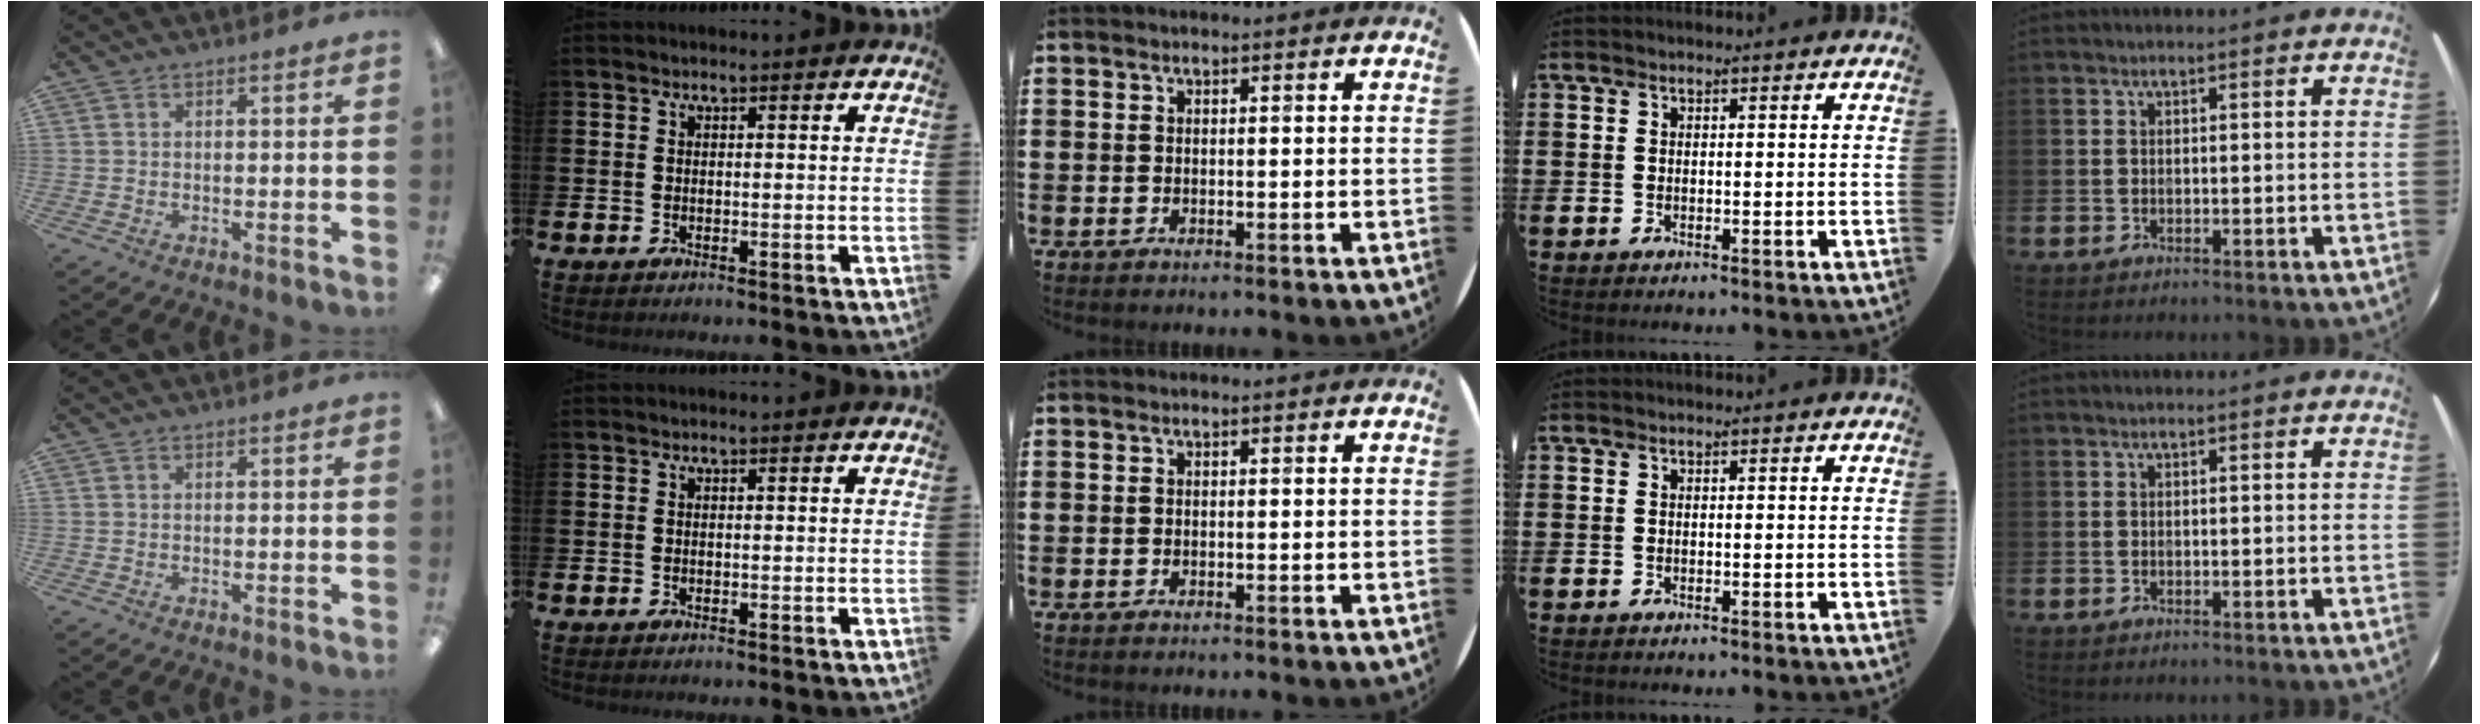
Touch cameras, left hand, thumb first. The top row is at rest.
{}